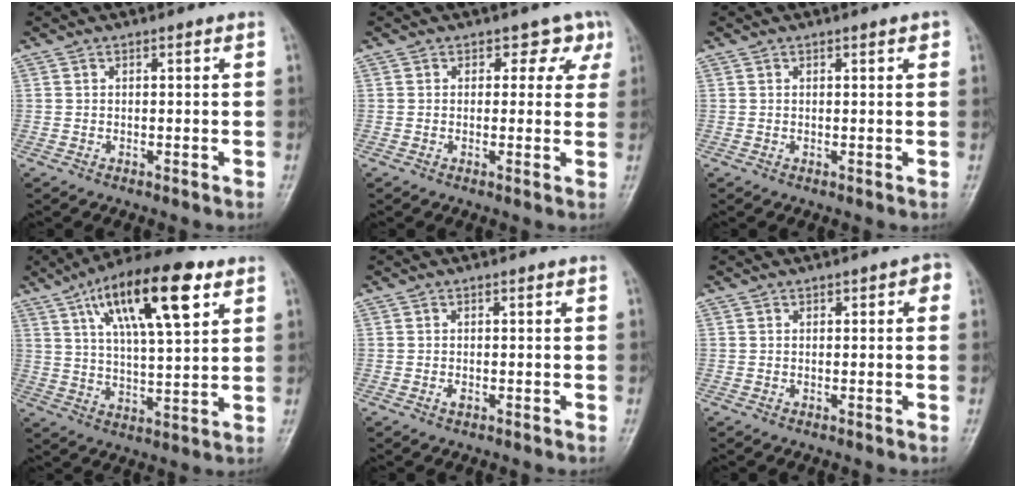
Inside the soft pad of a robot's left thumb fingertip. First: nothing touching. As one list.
[{"total": 3.6, "force": [1.9, 2.9, 1.2], "torque": [0.020, -0.005, 0.013]}, {"total": 1.4, "force": [0.7, 0.3, 1.1], "torque": [-0.015, -0.001, 0.009]}, {"total": 18.7, "force": [8.7, 6.0, 15.4], "torque": [-0.237, -0.018, 0.144]}, {"total": 0.9, "force": [-0.2, 0.4, 0.7], "torque": [-0.012, 0.002, -0.003]}, {"total": 2.6, "force": [0.8, 1.2, 2.2], "torque": [-0.019, 0.006, 0.006]}]